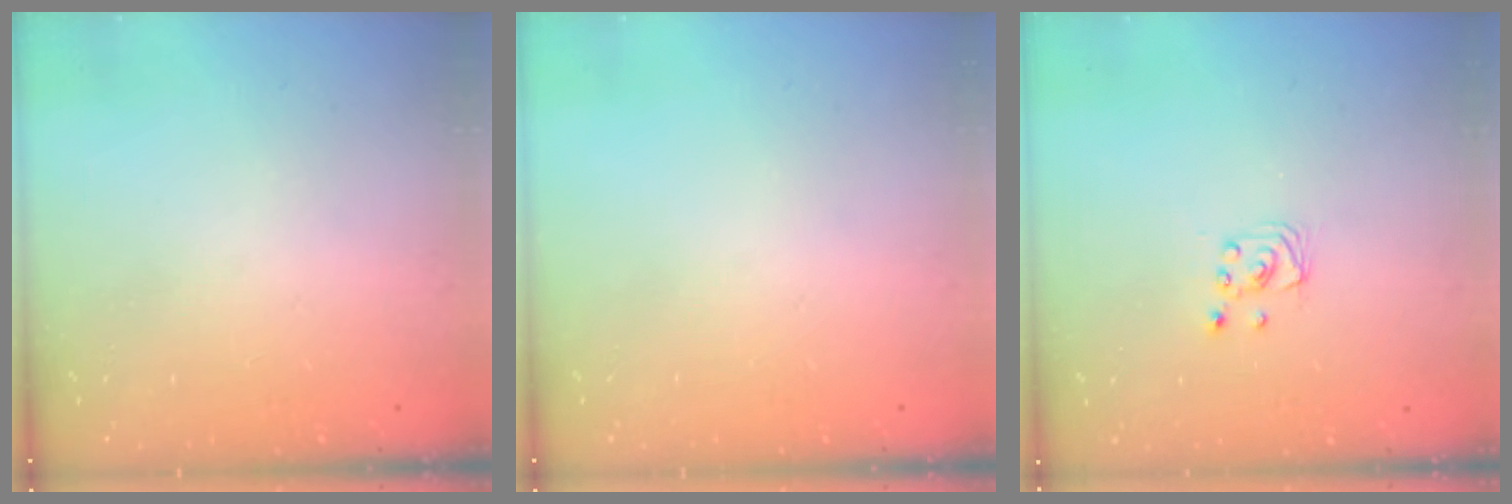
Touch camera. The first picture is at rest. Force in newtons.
{"total": 0.0}
{"total": 1.9, "press": 1.9, "slide": 0.1}